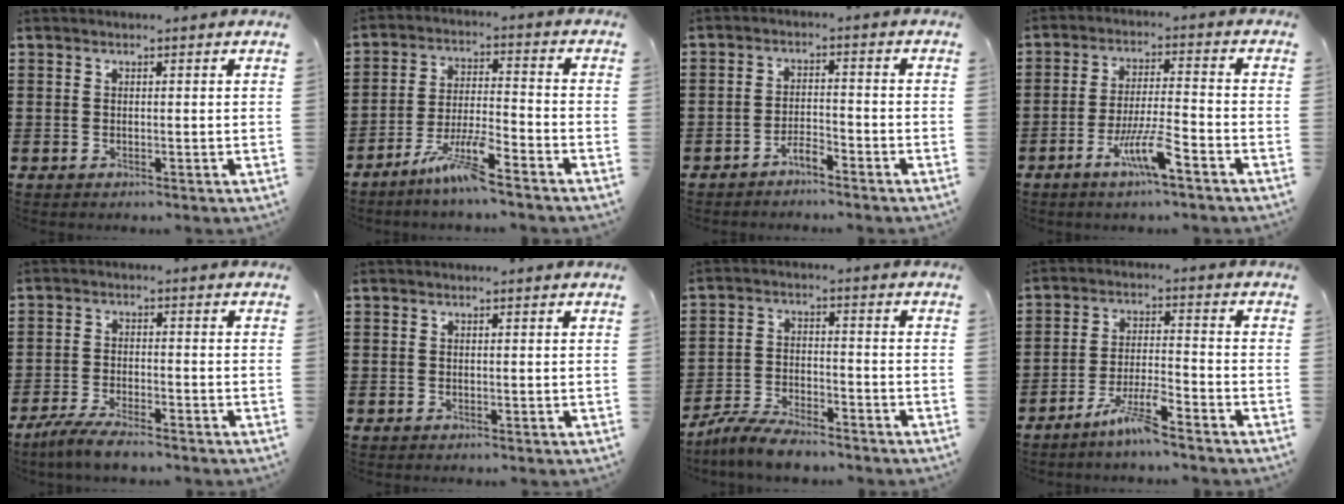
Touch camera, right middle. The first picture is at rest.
{"total": 7.7, "force": [-5.7, 0.7, 5.1], "torque": [-0.113, -0.007, -0.112]}
{"total": 3.2, "force": [-3.0, 0.5, 0.8], "torque": [-0.018, 0.005, -0.062]}
{"total": 7.3, "force": [-4.1, 1.1, 5.9], "torque": [-0.113, -0.004, -0.076]}
{"total": 4.5, "force": [-4.0, 0.5, 1.9], "torque": [-0.045, -0.006, -0.080]}
{"total": 0.0}
{"total": 6.0, "force": [-5.6, 1.0, 1.9], "torque": [-0.042, 0.001, -0.110]}
{"total": 6.1, "force": [-4.8, 0.5, 3.8], "torque": [-0.082, -0.007, -0.093]}